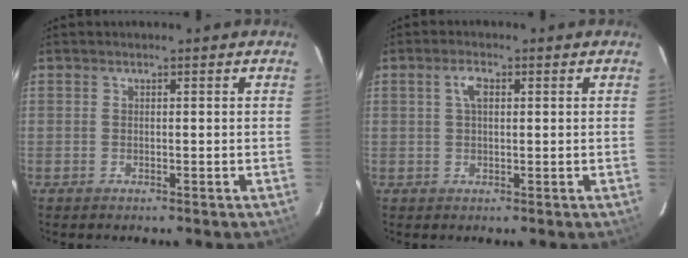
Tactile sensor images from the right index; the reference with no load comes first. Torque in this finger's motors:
{"motor_torque": [0.13, -0.07, 0.12, 0.05]}